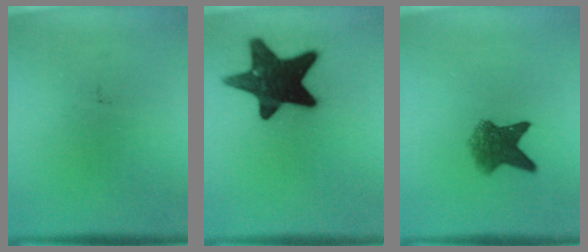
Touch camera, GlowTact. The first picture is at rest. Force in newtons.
{"total": 16.9}
{"total": 5.8}